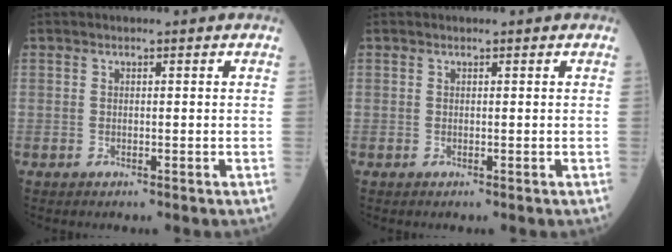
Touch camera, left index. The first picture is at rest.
{"total": 0.0}